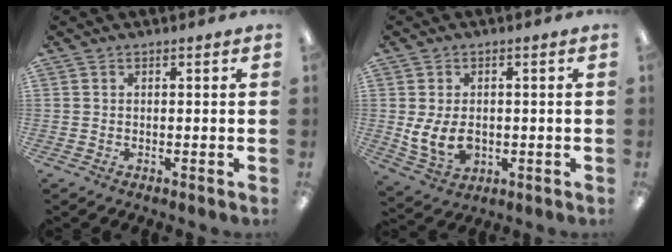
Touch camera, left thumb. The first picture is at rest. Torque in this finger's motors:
{"motor_torque": [1.23, 1.23, 0.49, -0.49, 0.05]}